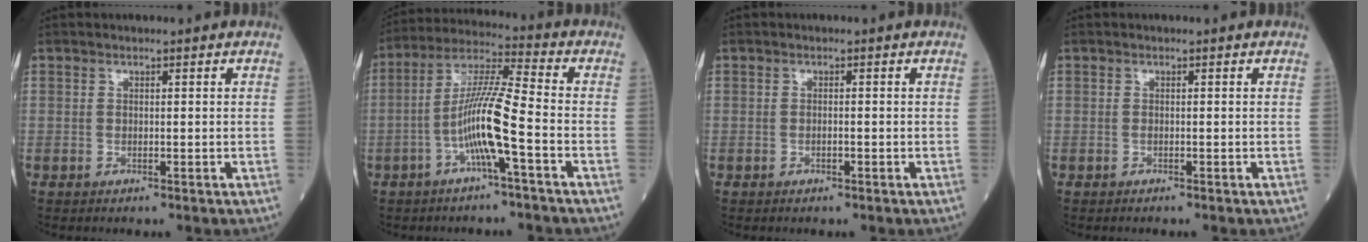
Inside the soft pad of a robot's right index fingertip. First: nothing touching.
{"total": 10.1, "force": [-3.3, -0.1, 9.5], "torque": [-0.190, 0.013, -0.068]}
{"total": 0.7, "force": [-0.3, 0.1, 0.6], "torque": [-0.012, 0.000, -0.004]}
{"total": 0.0}